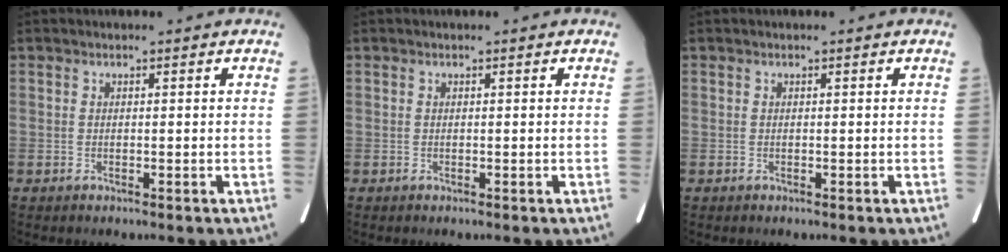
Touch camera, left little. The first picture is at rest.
{"total": 0.0}
{"total": 0.0}